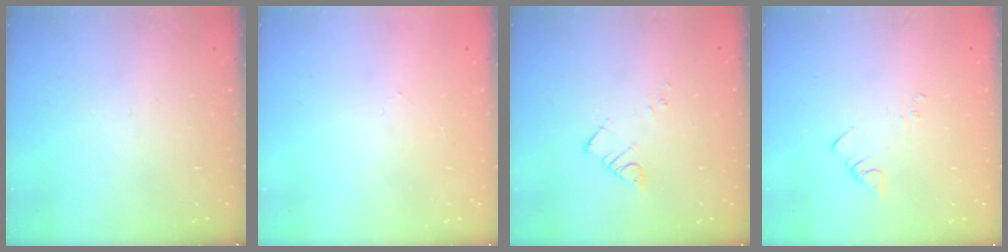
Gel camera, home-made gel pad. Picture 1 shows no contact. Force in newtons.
{"total": 0.0}
{"total": 3.4, "press": 3.4, "slide": 0.3}
{"total": 3.7, "press": 3.7, "slide": 0.5}